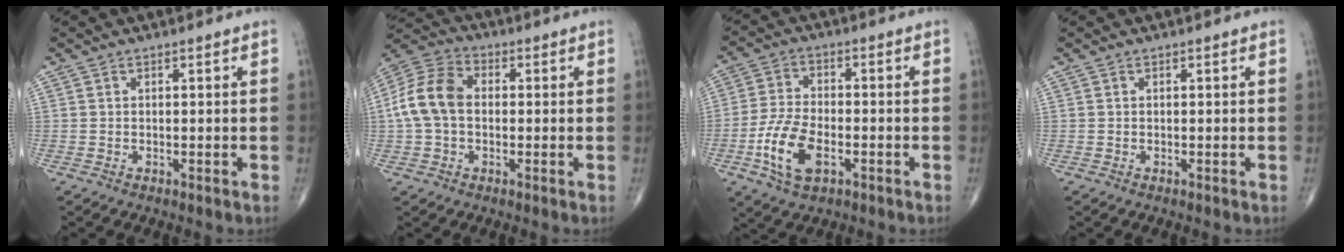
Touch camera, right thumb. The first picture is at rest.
{"total": 10.8, "force": [0.0, 7.5, 7.7], "torque": [-0.156, 0.033, -0.009]}
{"total": 10.1, "force": [-3.7, 5.2, 7.9], "torque": [-0.162, 0.011, -0.068]}
{"total": 0.0}